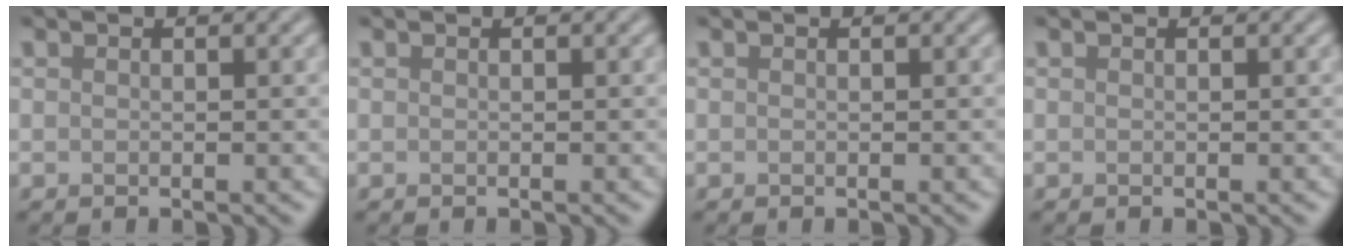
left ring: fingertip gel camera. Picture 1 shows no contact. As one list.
[{"total": 0.0}, {"total": 0.0}, {"total": 0.0}]